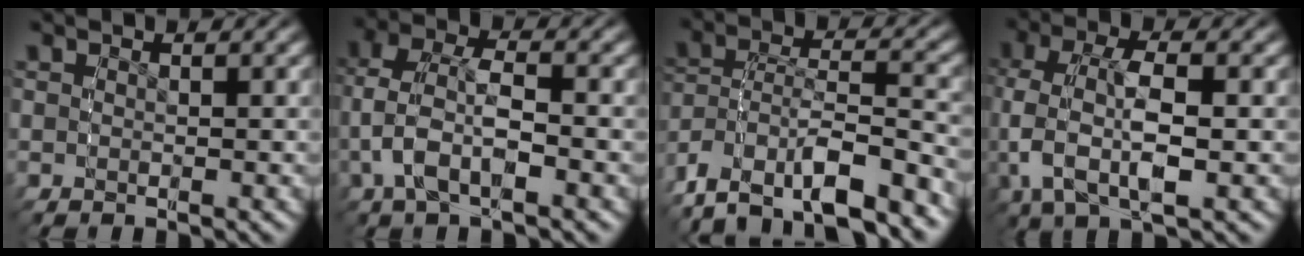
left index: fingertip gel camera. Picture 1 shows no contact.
{"total": 5.5, "force": [-0.7, 3.7, 4.1], "torque": [-0.093, -0.011, -0.008]}
{"total": 10.8, "force": [-7.5, 6.3, 4.6], "torque": [-0.103, -0.031, -0.112]}
{"total": 7.6, "force": [-0.1, 4.9, 5.9], "torque": [-0.144, -0.007, -0.001]}